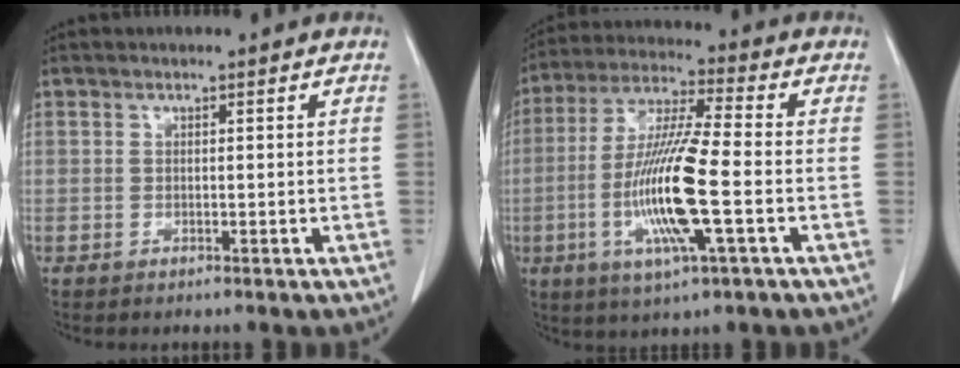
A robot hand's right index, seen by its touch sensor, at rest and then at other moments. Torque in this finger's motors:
{"motor_torque": [2.14, 0.00, 1.05, 0.20]}